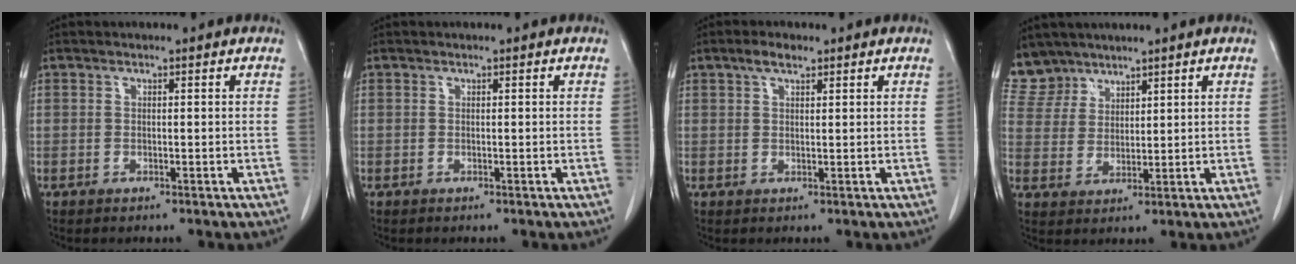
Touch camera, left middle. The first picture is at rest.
{"total": 0.0}
{"total": 2.6, "force": [1.7, 0.9, 1.7], "torque": [-0.037, 0.009, 0.033]}
{"total": 5.7, "force": [5.1, 2.6, -0.5], "torque": [0.013, 0.002, 0.109]}